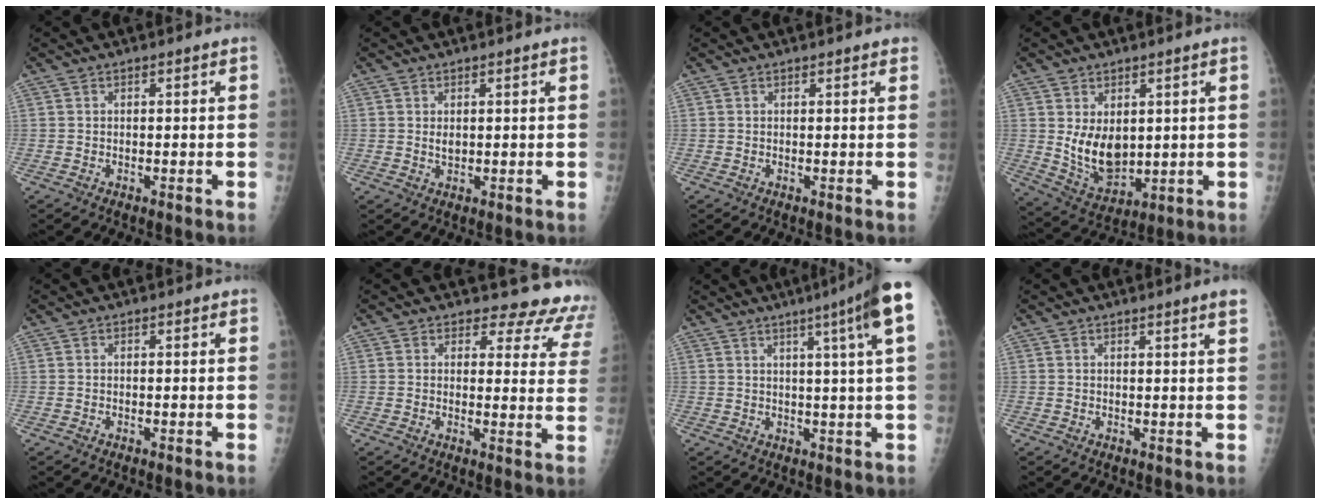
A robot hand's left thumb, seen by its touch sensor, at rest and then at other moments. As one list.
[{"total": 1.5, "force": [0.6, 0.5, 1.3], "torque": [-0.024, -0.005, 0.015]}, {"total": 1.4, "force": [1.1, 0.1, 0.9], "torque": [-0.008, 0.002, 0.013]}, {"total": 9.1, "force": [1.5, 5.7, 6.9], "torque": [-0.093, -0.026, 0.053]}, {"total": 0.0}, {"total": 11.7, "force": [11.0, 4.0, 0.5], "torque": [0.044, -0.093, 0.091]}, {"total": 11.5, "force": [4.9, -0.9, 10.4], "torque": [-0.143, -0.003, 0.059]}, {"total": 2.6, "force": [1.7, -0.6, 1.8], "torque": [-0.023, -0.009, 0.025]}]